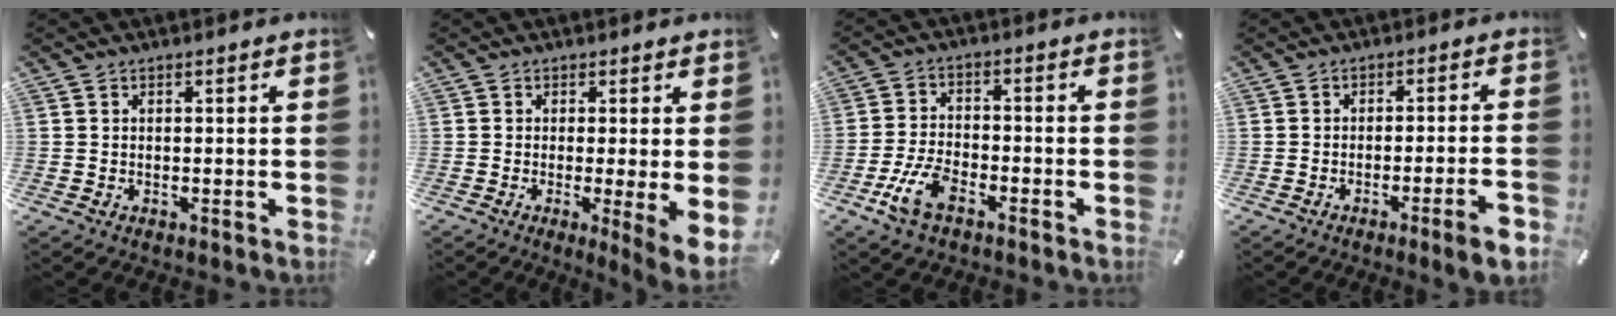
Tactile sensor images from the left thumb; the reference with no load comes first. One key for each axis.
{"total": 5.2, "fx": -0.4, "fy": 0.4, "fz": 5.2, "tx": -0.068, "ty": -0.022, "tz": 0.001}
{"total": 8.3, "fx": -4.3, "fy": 4.3, "fz": 5.7, "tx": -0.131, "ty": 0.009, "tz": -0.084}
{"total": 6.8, "fx": -3.5, "fy": 0.4, "fz": 5.8, "tx": -0.088, "ty": 0.000, "tz": -0.059}